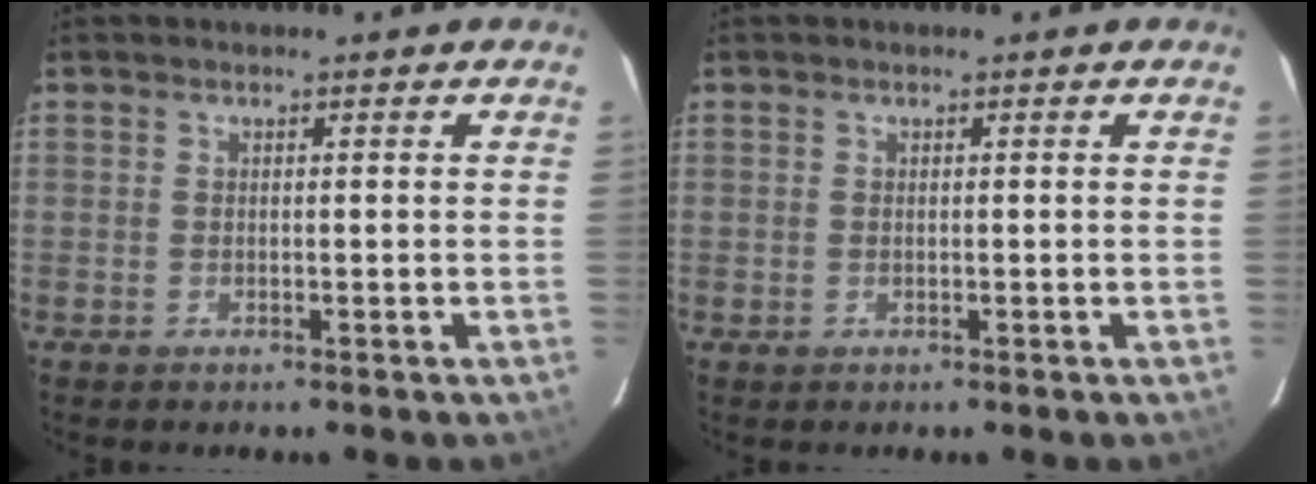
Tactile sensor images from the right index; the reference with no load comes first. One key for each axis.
{"total": 0.0}